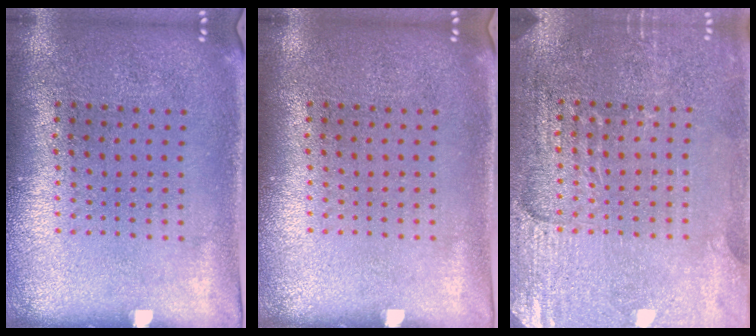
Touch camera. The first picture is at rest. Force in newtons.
{"total": 0.0}
{"total": 3.2, "press": 3.1, "slide": 0.6}